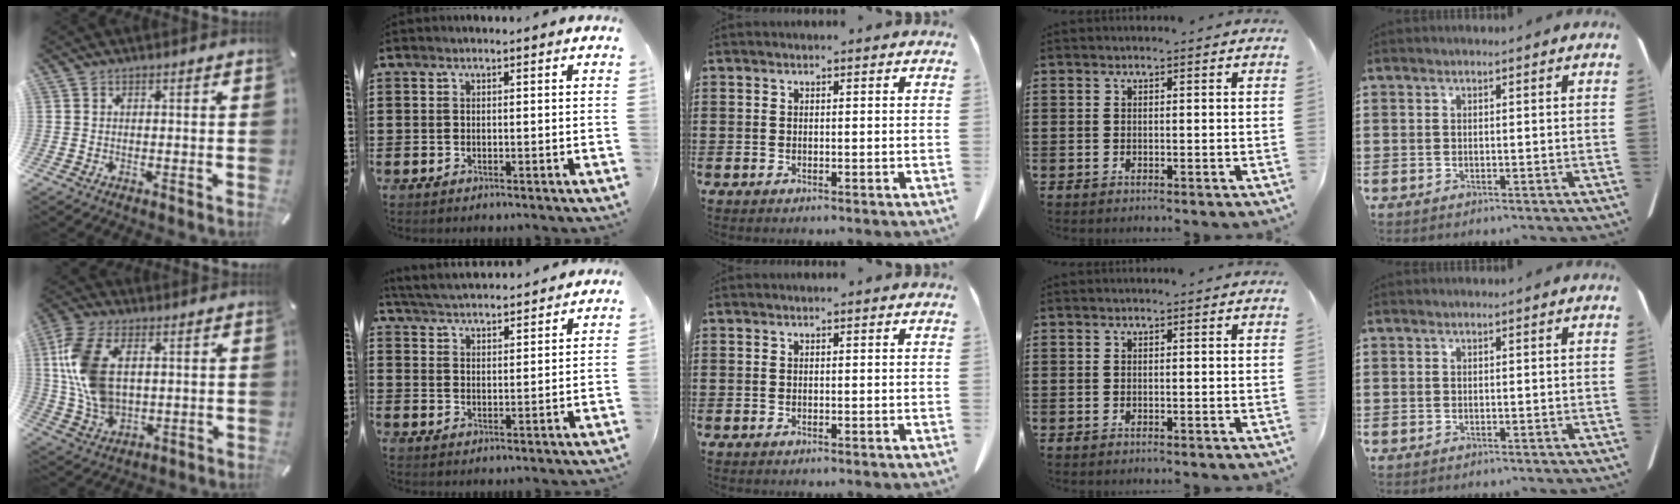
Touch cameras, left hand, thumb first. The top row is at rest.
{"thumb": {"total": 12.8, "force": [2.4, 8.4, 9.3], "torque": [-0.225, 0.004, 0.045]}, "index": {"total": 4.1, "force": [4.1, 0.0, 0.4], "torque": [-0.025, -0.024, 0.070]}}